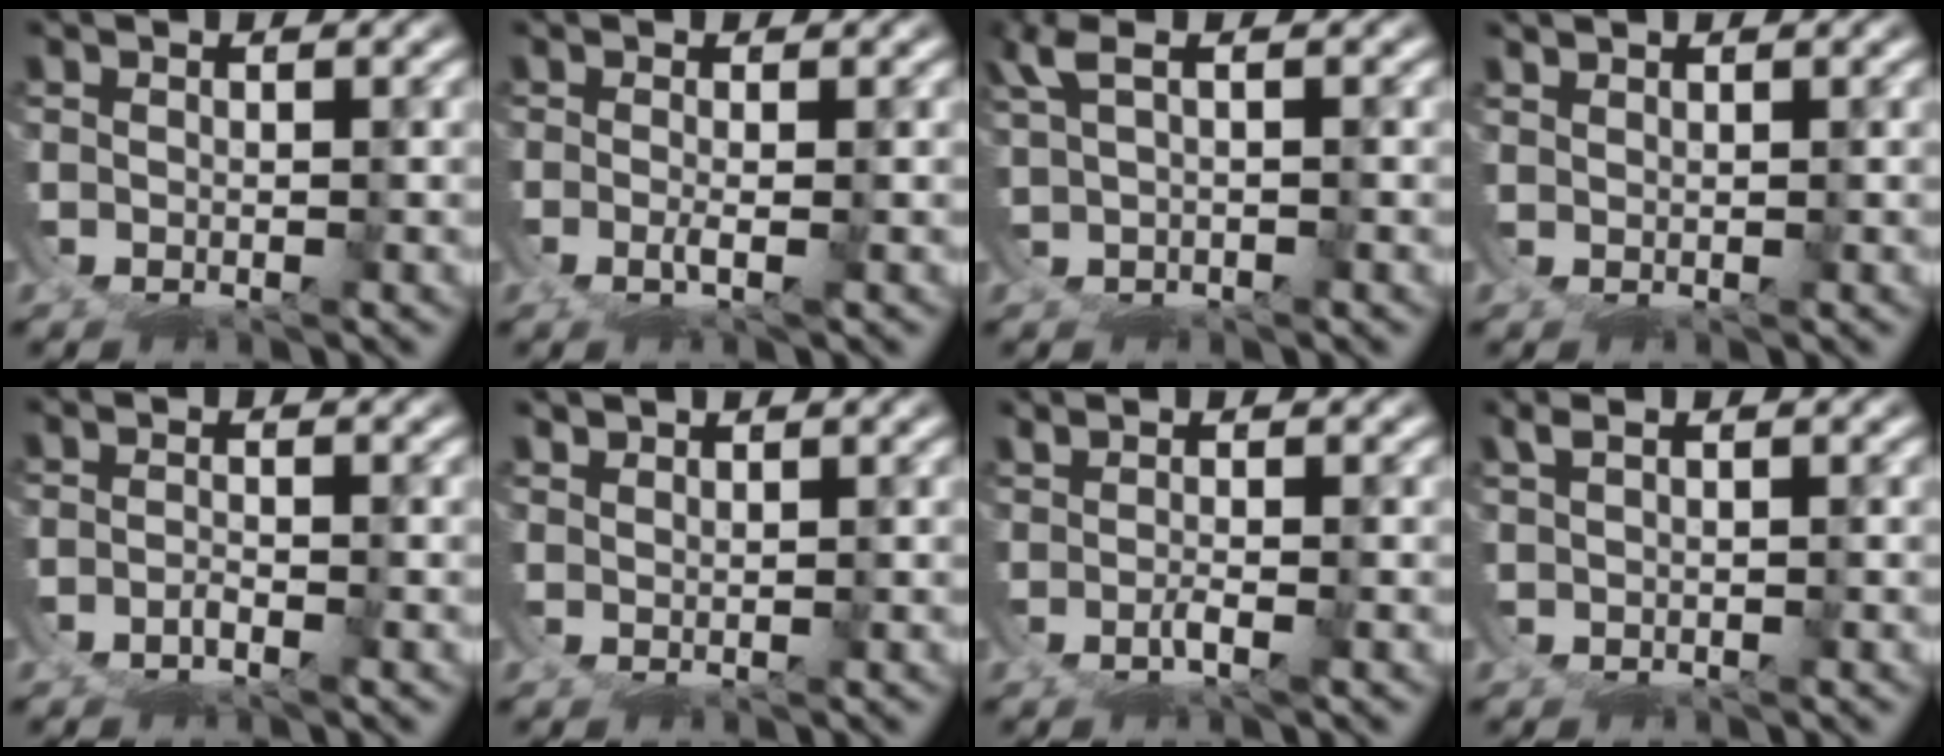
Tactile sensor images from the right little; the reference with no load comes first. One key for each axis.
{"total": 2.1, "fx": 0.6, "fy": -1.6, "fz": 1.2, "tx": -0.021, "ty": -0.007, "tz": 0.016}
{"total": 2.9, "fx": 2.1, "fy": 1.3, "fz": 1.5, "tx": -0.025, "ty": 0.017, "tz": 0.029}
{"total": 1.8, "fx": 1.4, "fy": -1.0, "fz": -0.6, "tx": 0.019, "ty": 0.006, "tz": 0.024}
{"total": 2.6, "fx": -2.0, "fy": 1.4, "fz": 0.9, "tx": -0.025, "ty": -0.019, "tz": -0.024}
{"total": 2.7, "fx": 2.0, "fy": -1.5, "fz": -0.9, "tx": 0.024, "ty": 0.002, "tz": 0.038}
{"total": 2.1, "fx": 1.1, "fy": -1.0, "fz": 1.5, "tx": -0.013, "ty": 0.007, "tz": 0.017}
{"total": 1.5, "fx": 1.4, "fy": -0.5, "fz": 0.2, "tx": 0.002, "ty": 0.013, "tz": 0.021}